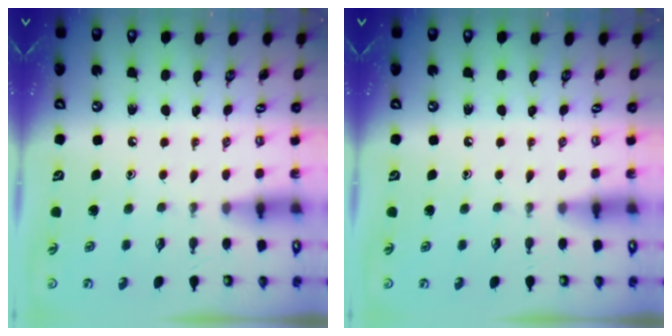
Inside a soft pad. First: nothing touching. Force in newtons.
{"total": 0.0}